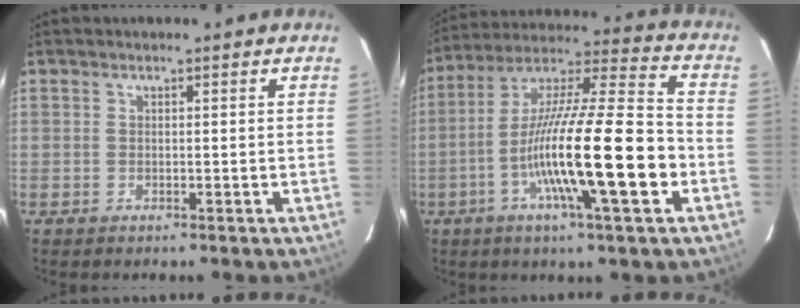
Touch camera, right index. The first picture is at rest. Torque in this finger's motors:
{"motor_torque": [1.55, -0.59, 1.05, 0.21]}